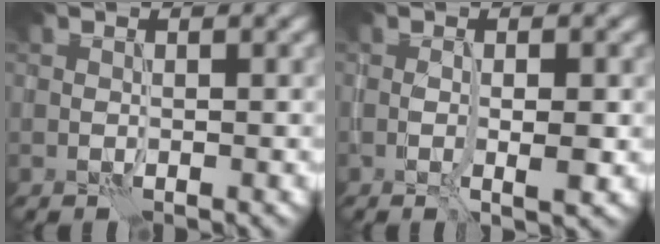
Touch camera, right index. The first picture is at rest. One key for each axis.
{"total": 2.2, "fx": -0.1, "fy": 0.5, "fz": 2.1, "tx": -0.039, "ty": -0.007, "tz": 0.001}